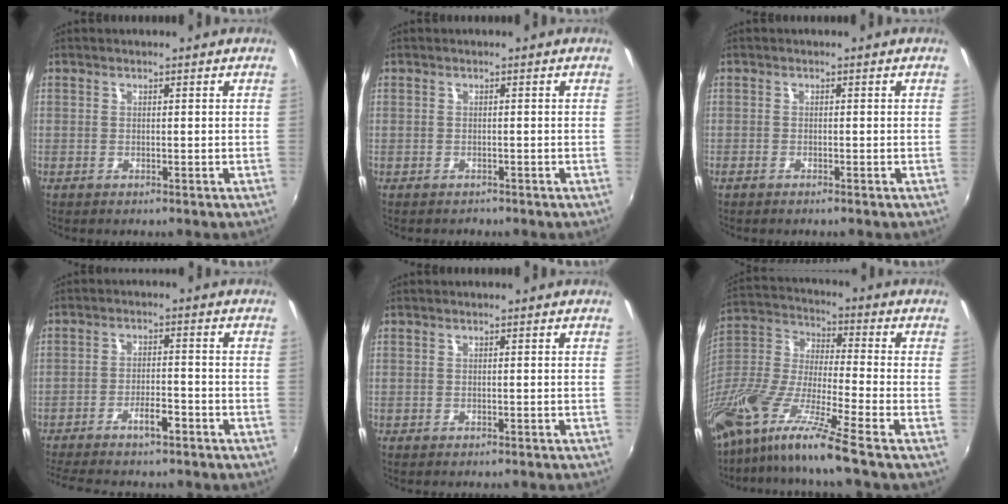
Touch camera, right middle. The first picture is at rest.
{"total": 0.7, "force": [-0.5, 0.5, -0.2], "torque": [0.003, 0.003, -0.006]}
{"total": 0.8, "force": [-0.7, 0.0, 0.4], "torque": [-0.008, -0.001, -0.016]}
{"total": 7.7, "force": [-6.3, 1.7, 4.2], "torque": [-0.087, 0.002, -0.102]}
{"total": 1.2, "force": [-1.1, 0.0, 0.5], "torque": [-0.012, -0.009, -0.015]}
{"total": 17.0, "force": [-12.3, -0.2, 11.7], "torque": [-0.228, -0.034, -0.245]}